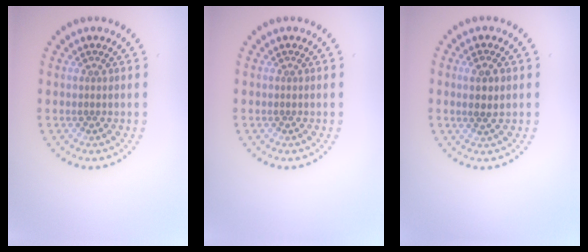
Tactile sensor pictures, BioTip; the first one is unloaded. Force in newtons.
{"total": 0.0}
{"total": 1.9, "press": 1.7, "slide": 0.7}